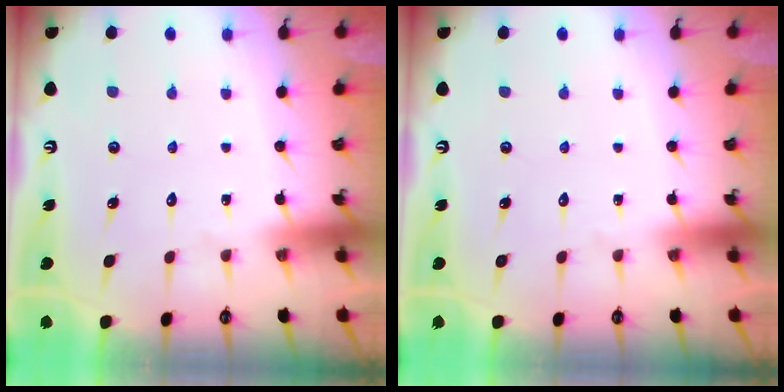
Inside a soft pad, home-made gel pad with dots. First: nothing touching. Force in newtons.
{"total": 0.0}